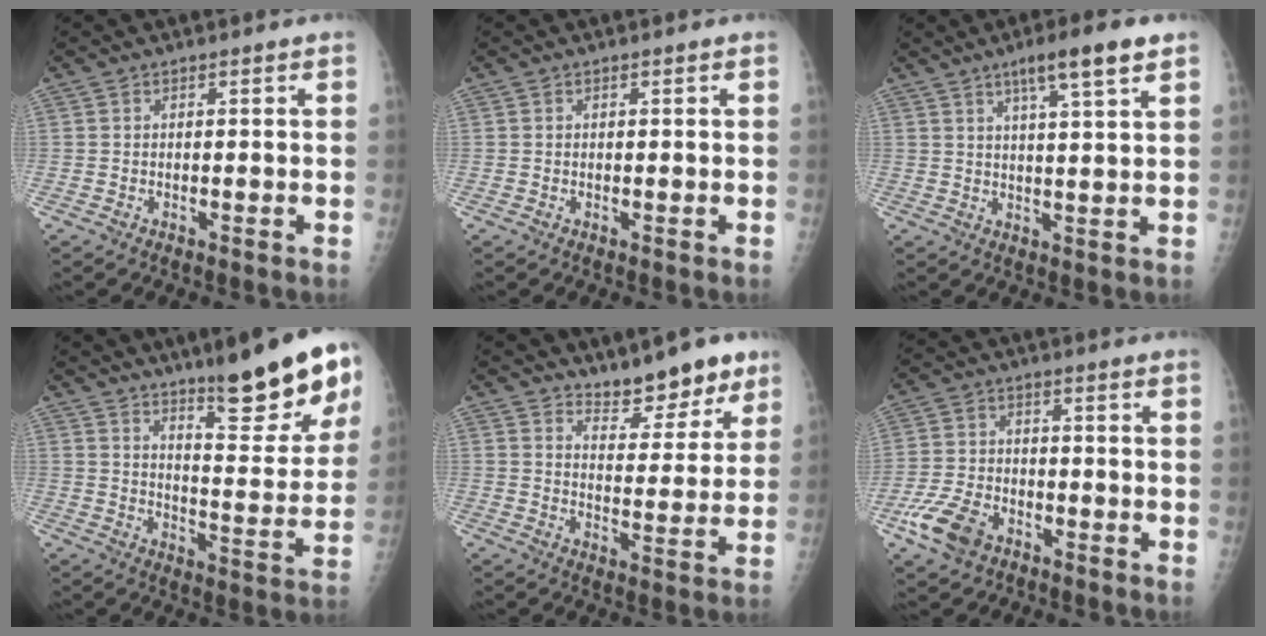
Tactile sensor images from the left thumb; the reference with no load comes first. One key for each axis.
{"total": 0.0}
{"total": 8.3, "fx": 5.0, "fy": 0.9, "fz": 6.6, "tx": -0.105, "ty": -0.017, "tz": 0.080}
{"total": 19.0, "fx": 12.0, "fy": 4.1, "fz": 14.2, "tx": -0.166, "ty": -0.065, "tz": 0.179}
{"total": 9.7, "fx": 7.8, "fy": 3.8, "fz": 4.3, "tx": -0.024, "ty": -0.055, "tz": 0.123}
{"total": 8.7, "fx": -4.8, "fy": 5.6, "fz": 4.8, "tx": -0.093, "ty": 0.015, "tz": -0.089}